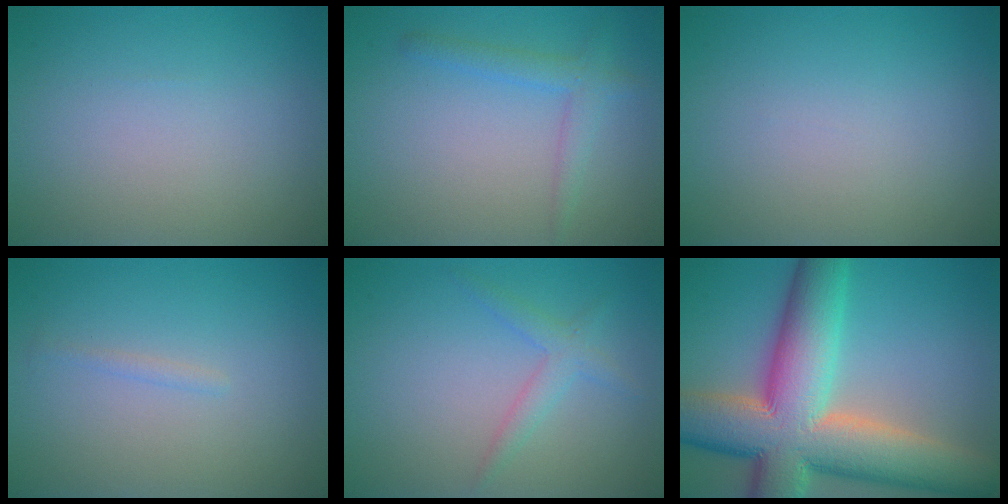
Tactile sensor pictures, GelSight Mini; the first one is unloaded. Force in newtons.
{"total": 2.2, "press": 2.2, "slide": 0.0}
{"total": 0.0}
{"total": 0.6, "press": 0.6, "slide": 0.0}
{"total": 1.9, "press": 1.9, "slide": 0.2}
{"total": 14.6, "press": 14.6, "slide": 1.0}